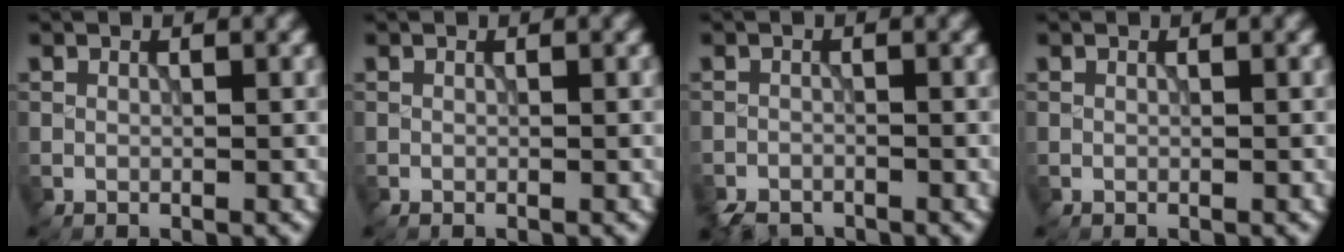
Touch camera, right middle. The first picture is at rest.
{"total": 0.0}
{"total": 2.2, "force": [-2.0, 0.9, 0.4], "torque": [-0.005, -0.004, -0.040]}
{"total": 0.0}